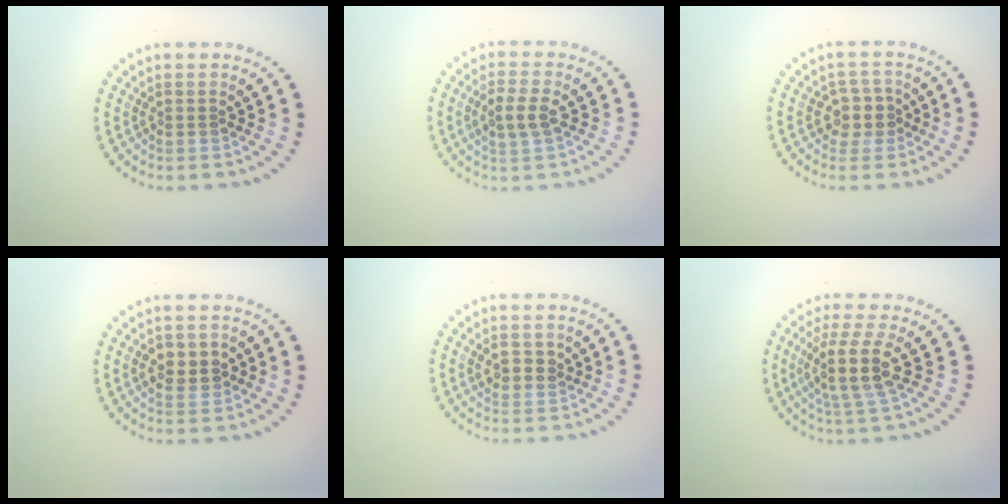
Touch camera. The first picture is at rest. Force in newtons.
{"total": 2.6, "press": 2.5, "slide": 0.6}
{"total": 2.5, "press": 2.3, "slide": 1.1}
{"total": 2.5, "press": 2.5, "slide": 0.2}
{"total": 1.5, "press": 1.3, "slide": 0.6}
{"total": 4.1, "press": 3.4, "slide": 2.4}